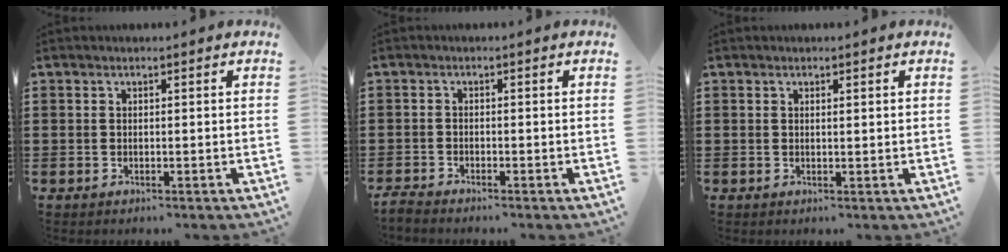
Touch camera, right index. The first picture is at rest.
{"total": 2.0, "force": [-2.0, 0.0, 0.2], "torque": [-0.007, 0.002, -0.041]}
{"total": 0.6, "force": [0.3, 0.1, 0.6], "torque": [-0.012, 0.001, 0.005]}